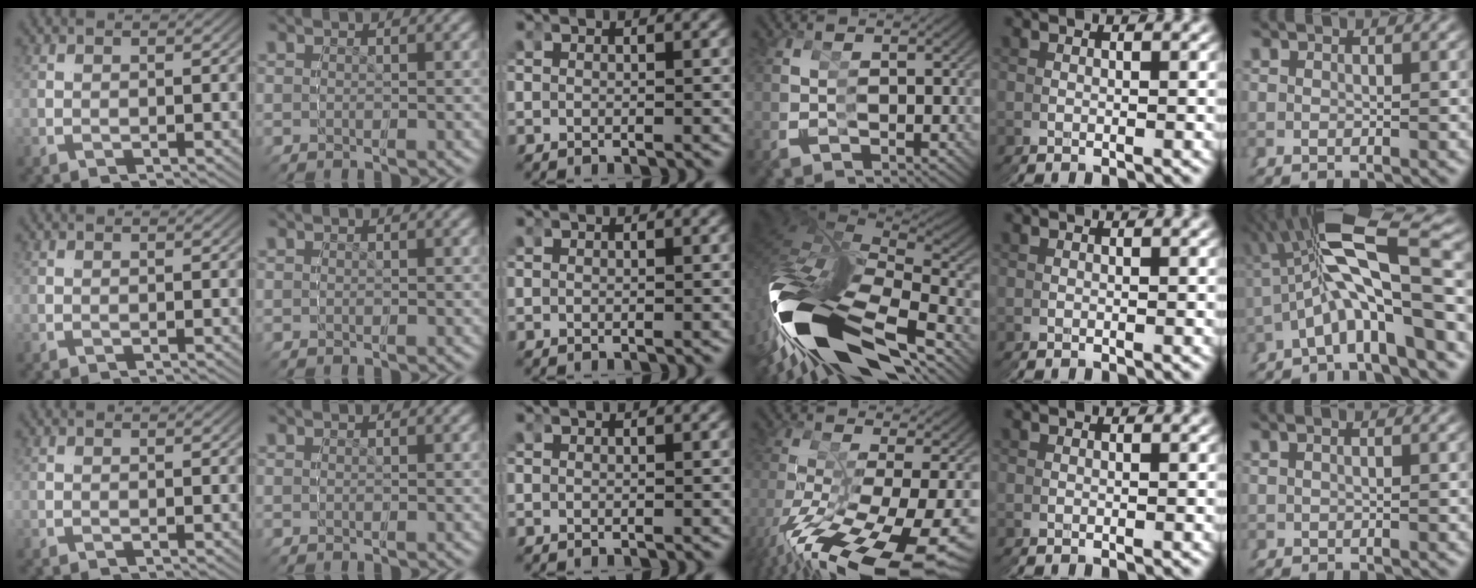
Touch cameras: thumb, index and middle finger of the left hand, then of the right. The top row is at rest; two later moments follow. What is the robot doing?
{"motion": "grasp_and_lifting", "object": "glasses"}